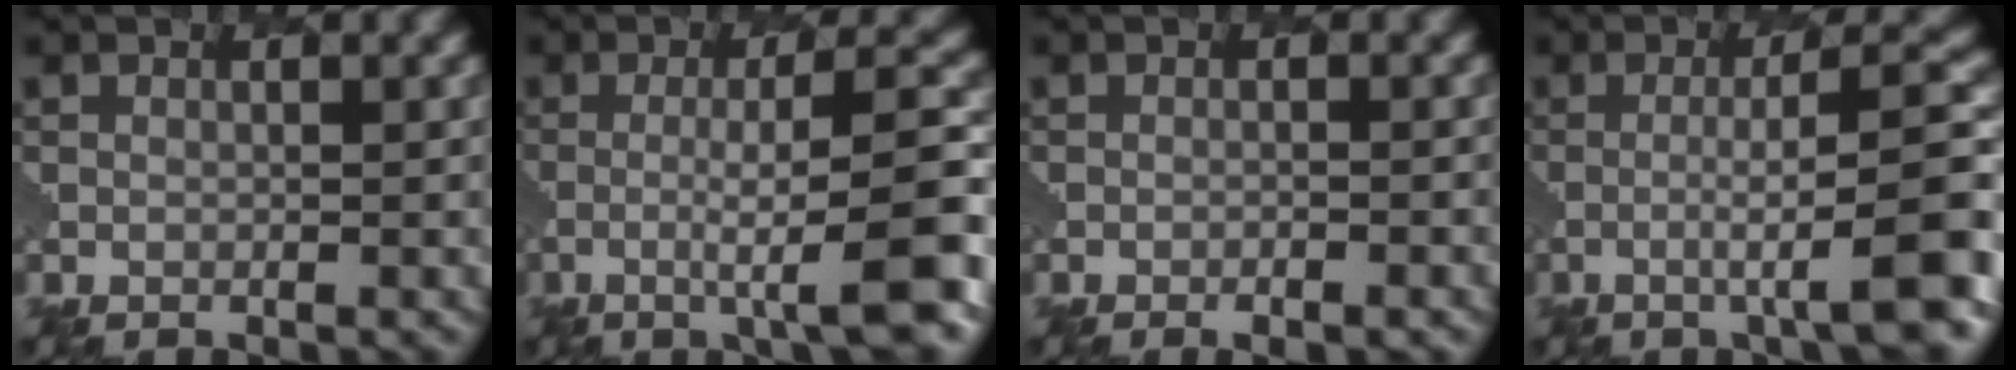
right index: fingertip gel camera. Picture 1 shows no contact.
{"total": 7.8, "force": [-2.1, 1.0, 7.4], "torque": [-0.106, 0.011, -0.048]}
{"total": 1.9, "force": [-1.4, 0.5, 1.2], "torque": [-0.014, 0.010, -0.021]}
{"total": 8.6, "force": [-2.4, 1.2, 8.2], "torque": [-0.107, 0.019, -0.045]}